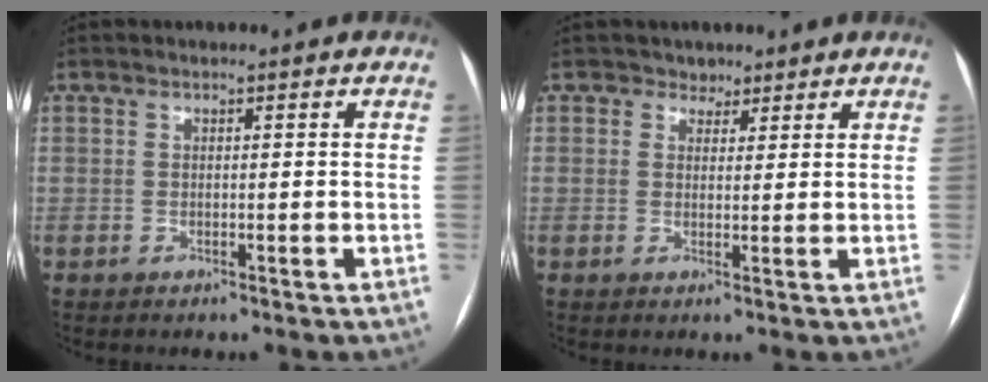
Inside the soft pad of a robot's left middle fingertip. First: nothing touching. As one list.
[{"total": 2.6, "force": [1.8, 1.8, -0.6], "torque": [0.018, -0.003, 0.019]}]